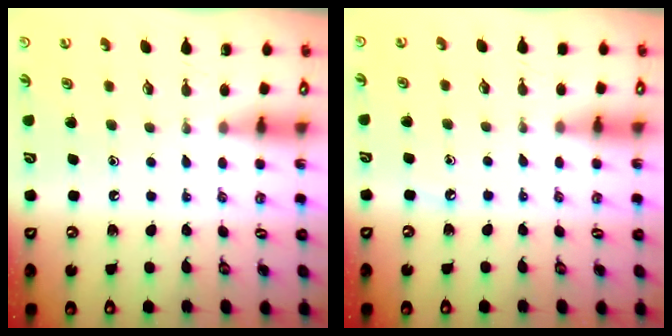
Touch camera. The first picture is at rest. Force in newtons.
{"total": 2.9, "press": 2.8, "slide": 0.4}